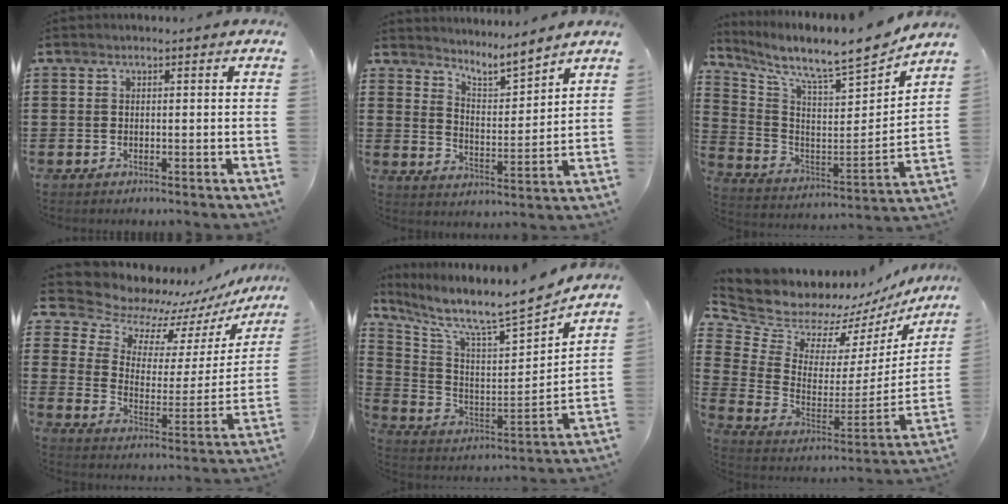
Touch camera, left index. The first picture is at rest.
{"total": 4.6, "force": [4.5, -0.2, 0.9], "torque": [-0.040, -0.036, 0.075]}
{"total": 8.1, "force": [7.6, 0.4, 2.8], "torque": [-0.079, -0.076, 0.116]}
{"total": 8.8, "force": [8.0, 3.2, 1.7], "torque": [-0.067, -0.066, 0.137]}
{"total": 6.7, "force": [6.3, -0.1, 2.1], "torque": [-0.071, -0.071, 0.094]}
{"total": 8.3, "force": [7.9, 2.7, 0.4], "torque": [-0.064, -0.076, 0.141]}